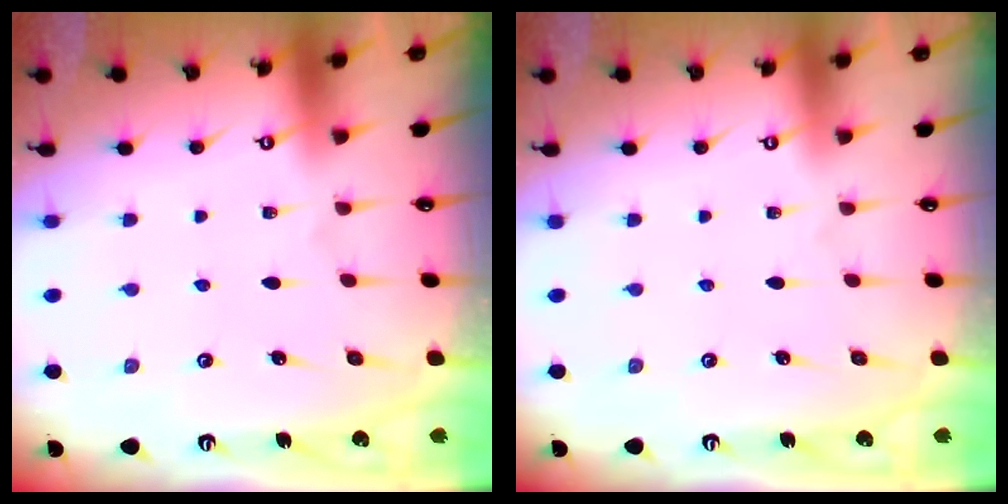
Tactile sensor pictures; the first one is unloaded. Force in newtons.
{"total": 0.0}